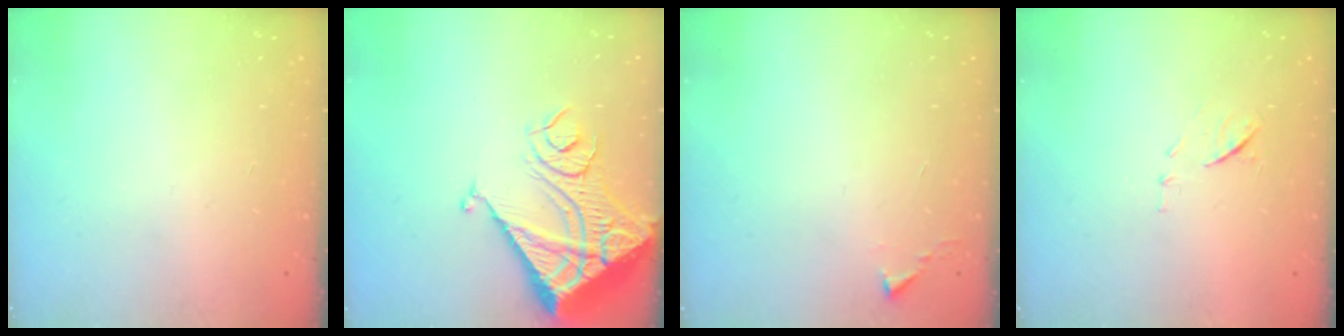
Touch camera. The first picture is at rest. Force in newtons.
{"total": 16.7, "press": 16.6, "slide": 2.1}
{"total": 1.1, "press": 1.1, "slide": 0.1}
{"total": 6.2, "press": 6.2, "slide": 1.0}